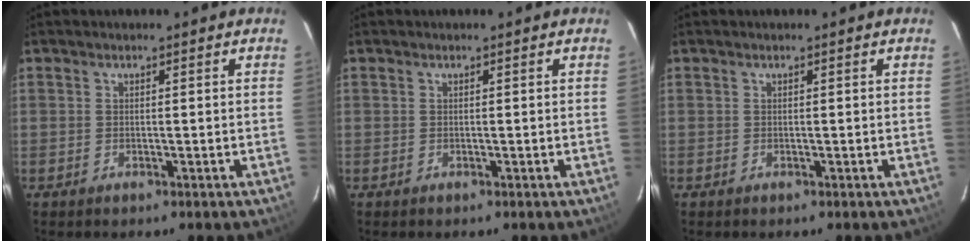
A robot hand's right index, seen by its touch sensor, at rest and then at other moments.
{"total": 0.0}
{"total": 0.0}